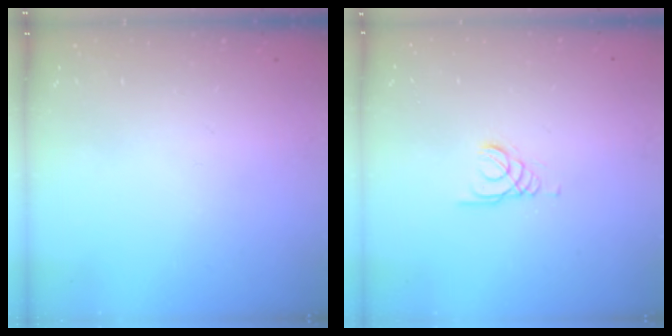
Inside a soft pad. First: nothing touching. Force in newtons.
{"total": 1.5, "press": 1.5, "slide": 0.1}